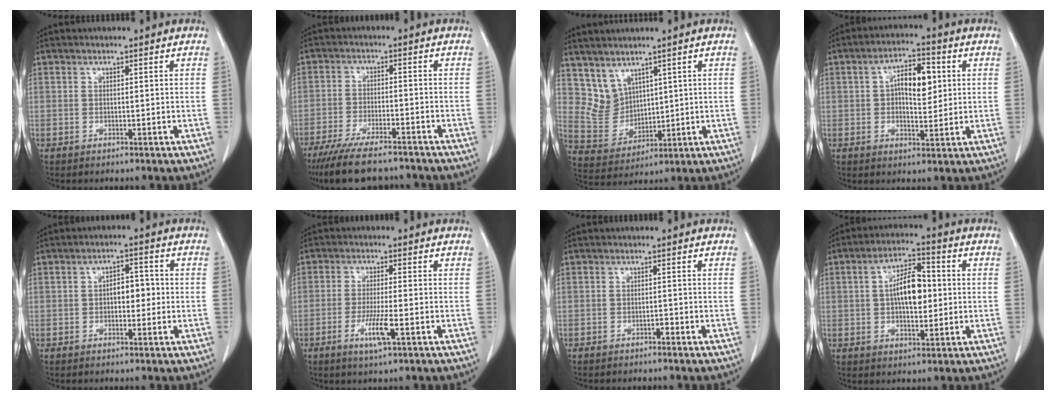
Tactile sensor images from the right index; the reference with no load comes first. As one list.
[{"total": 11.4, "force": [-9.5, 2.4, 5.8], "torque": [-0.093, -0.021, -0.150]}, {"total": 6.2, "force": [4.3, 4.3, 1.3], "torque": [-0.034, 0.010, 0.104]}, {"total": 7.9, "force": [1.5, 3.4, 7.0], "torque": [-0.117, 0.016, 0.024]}, {"total": 4.0, "force": [-0.2, 2.1, 3.4], "torque": [-0.051, 0.014, -0.003]}, {"total": 5.4, "force": [-2.2, 0.3, 4.9], "torque": [-0.095, -0.010, -0.038]}, {"total": 0.7, "force": [-0.5, 0.2, 0.3], "torque": [-0.006, 0.002, -0.009]}, {"total": 9.0, "force": [0.5, 3.7, 8.2], "torque": [-0.147, 0.015, 0.007]}]